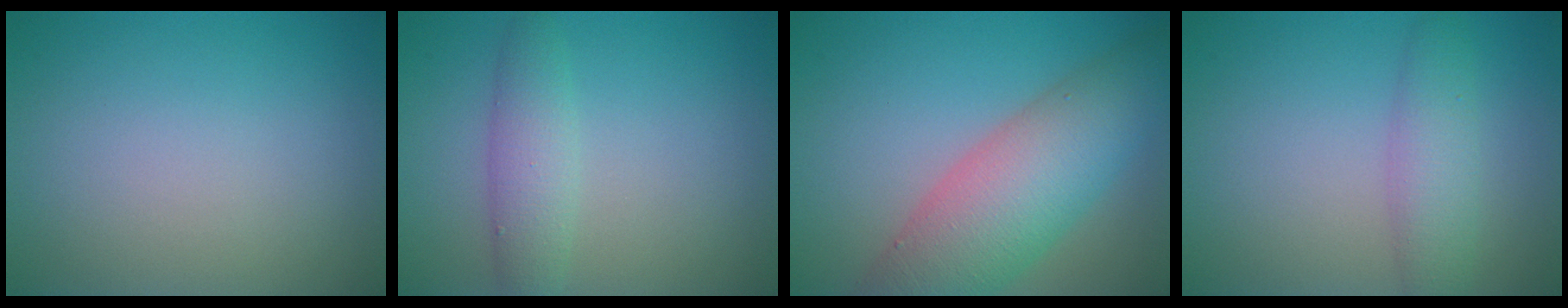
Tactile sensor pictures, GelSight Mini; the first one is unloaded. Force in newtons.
{"total": 2.9, "press": 2.9, "slide": 0.0}
{"total": 8.6, "press": 8.6, "slide": 0.3}
{"total": 3.1, "press": 3.1, "slide": 0.0}